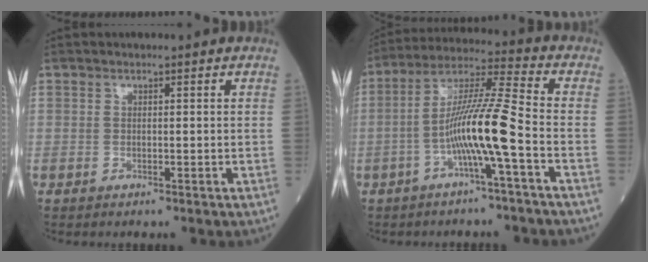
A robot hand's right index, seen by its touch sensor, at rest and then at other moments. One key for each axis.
{"total": 10.7, "fx": -3.4, "fy": -0.8, "fz": 10.1, "tx": -0.193, "ty": 0.018, "tz": -0.068}